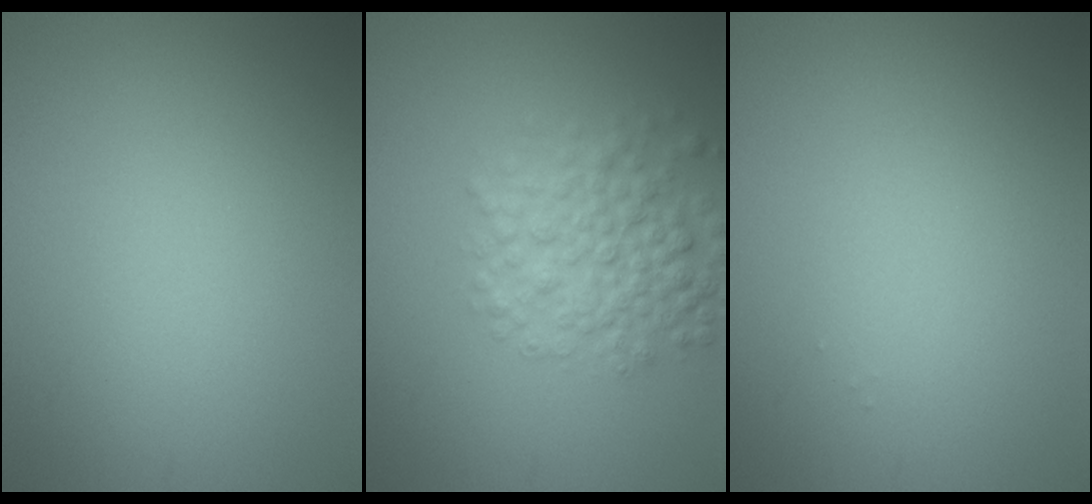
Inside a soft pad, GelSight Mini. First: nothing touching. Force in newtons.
{"total": 4.8, "press": 4.8, "slide": 0.2}
{"total": 0.0}